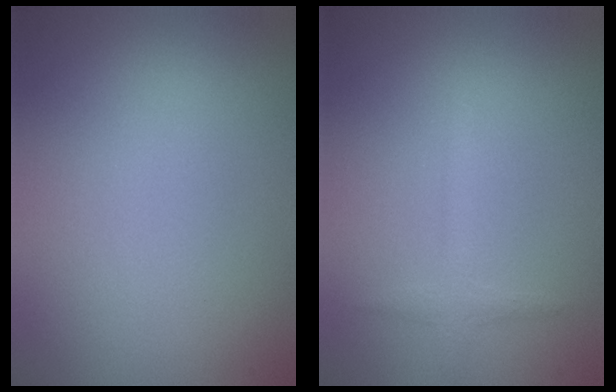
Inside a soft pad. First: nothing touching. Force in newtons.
{"total": 1.5, "press": 1.5, "slide": 0.1}